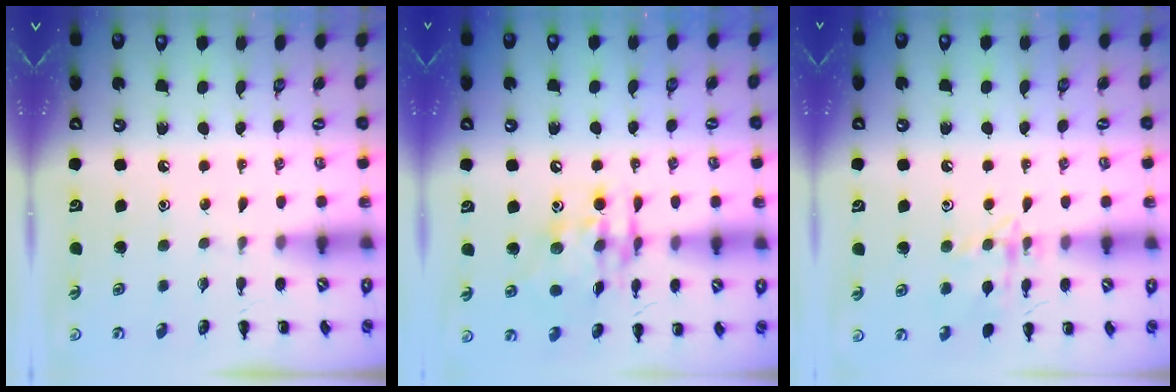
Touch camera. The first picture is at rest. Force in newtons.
{"total": 14.9, "press": 14.7, "slide": 2.6}
{"total": 11.4, "press": 11.4, "slide": 0.7}